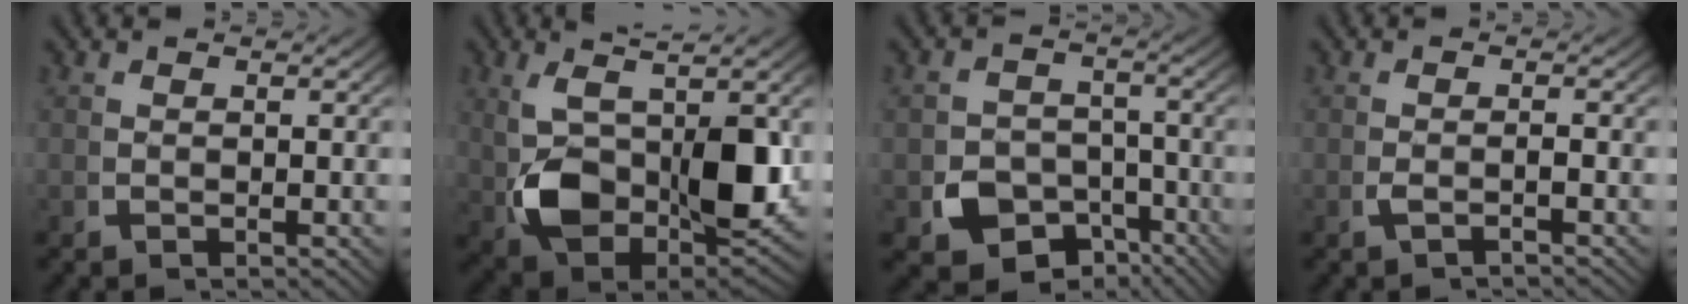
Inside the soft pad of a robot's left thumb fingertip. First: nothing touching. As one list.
[{"total": 12.4, "force": [-0.2, 7.0, 10.2], "torque": [-0.196, -0.040, 0.015]}, {"total": 9.1, "force": [-5.2, 6.8, 3.1], "torque": [-0.057, -0.042, -0.076]}, {"total": 1.4, "force": [-0.8, 0.1, 1.1], "torque": [-0.030, 0.002, -0.015]}]